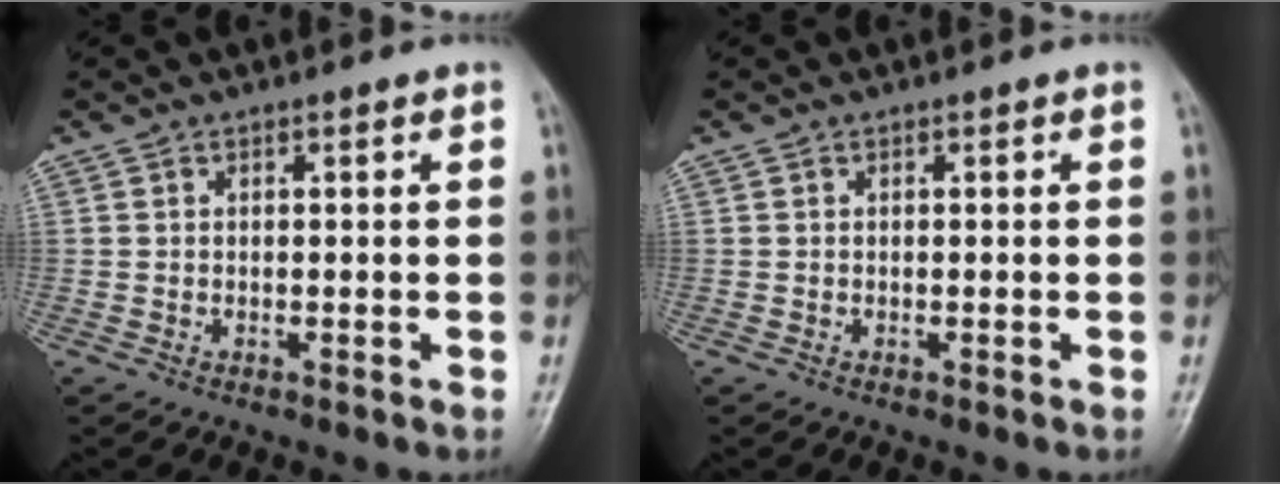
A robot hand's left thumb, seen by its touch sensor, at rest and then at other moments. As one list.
[{"total": 0.0}]